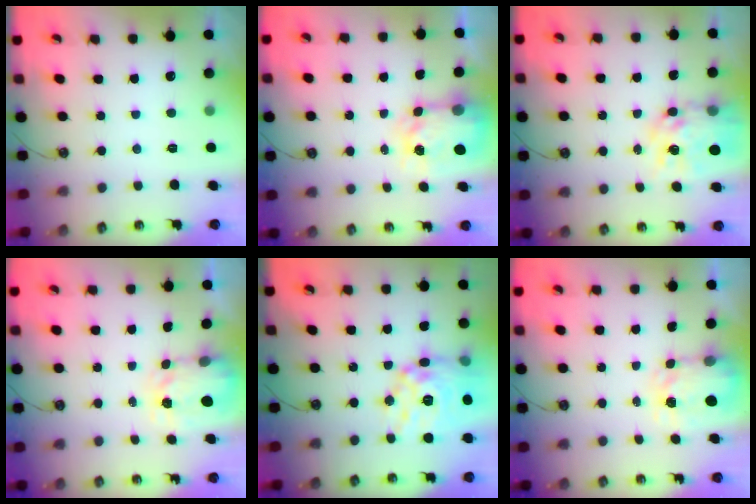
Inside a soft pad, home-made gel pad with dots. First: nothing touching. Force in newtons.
{"total": 5.8, "press": 5.8, "slide": 0.7}
{"total": 14.2, "press": 14.1, "slide": 1.5}
{"total": 3.5, "press": 3.5, "slide": 0.4}
{"total": 19.2, "press": 19.1, "slide": 1.8}
{"total": 3.8, "press": 3.8, "slide": 0.5}